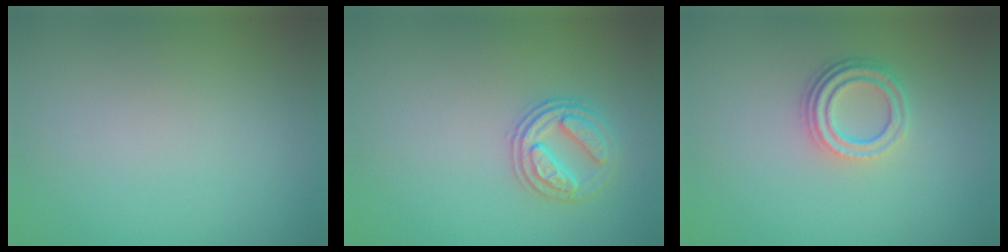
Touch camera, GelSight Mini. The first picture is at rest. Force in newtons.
{"total": 2.7, "press": 2.6, "slide": 0.3}
{"total": 3.3, "press": 2.4, "slide": 2.3}